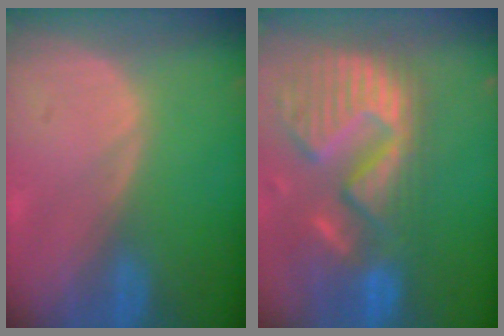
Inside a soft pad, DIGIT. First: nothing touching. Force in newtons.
{"total": 14.4, "press": 12.0, "slide": 7.9}